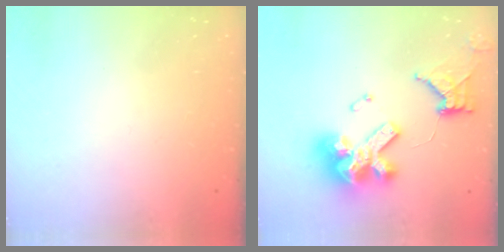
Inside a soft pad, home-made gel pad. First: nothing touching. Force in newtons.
{"total": 16.7, "press": 16.6, "slide": 1.9}